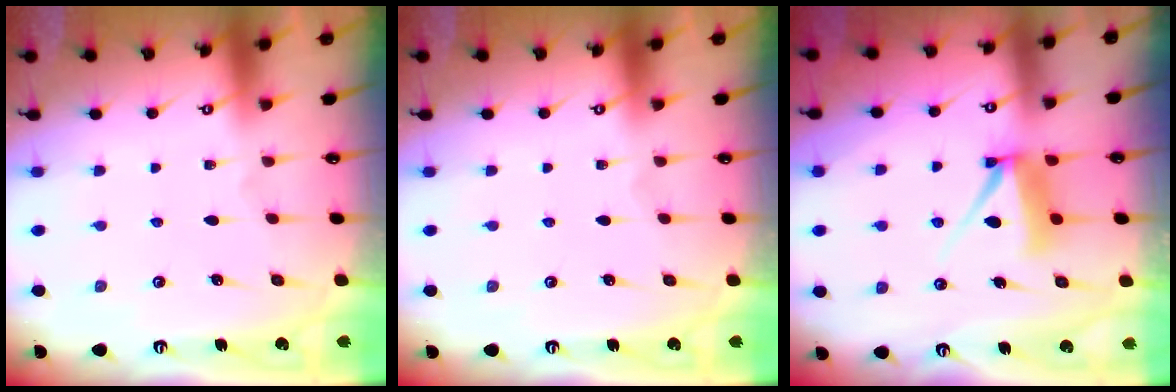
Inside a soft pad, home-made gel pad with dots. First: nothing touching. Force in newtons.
{"total": 0.0}
{"total": 8.2, "press": 8.2, "slide": 0.8}